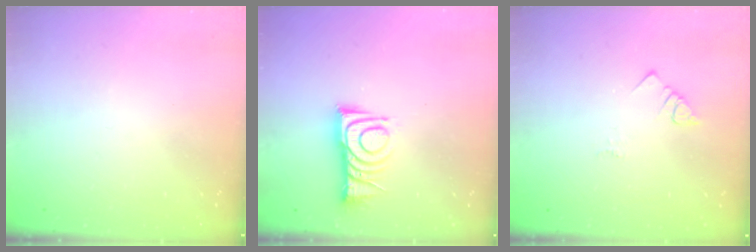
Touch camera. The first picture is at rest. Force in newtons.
{"total": 10.0, "press": 10.0, "slide": 0.5}
{"total": 2.1, "press": 2.1, "slide": 0.4}